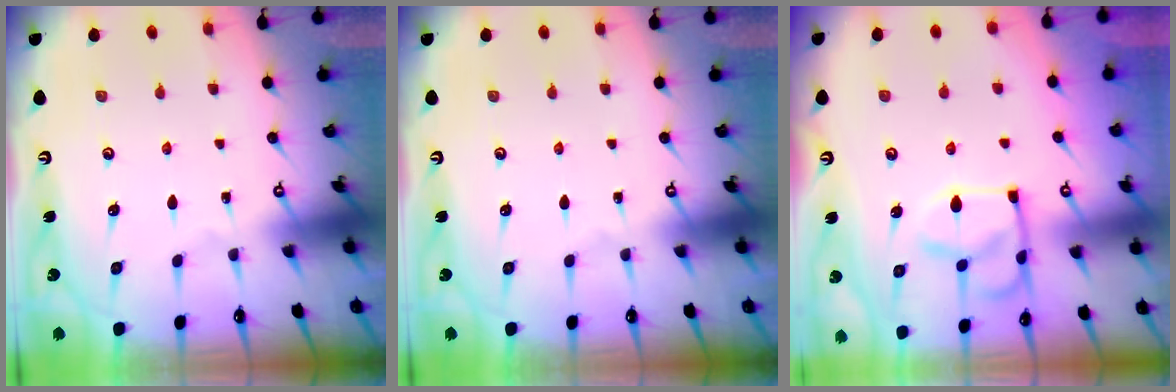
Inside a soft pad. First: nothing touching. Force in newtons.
{"total": 0.0}
{"total": 5.5, "press": 5.5, "slide": 0.2}